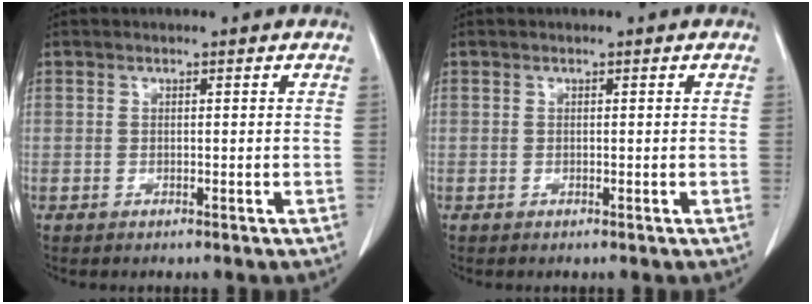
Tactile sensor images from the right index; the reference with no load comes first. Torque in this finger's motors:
{"motor_torque": [0.00, 0.00, 0.00, 0.00]}